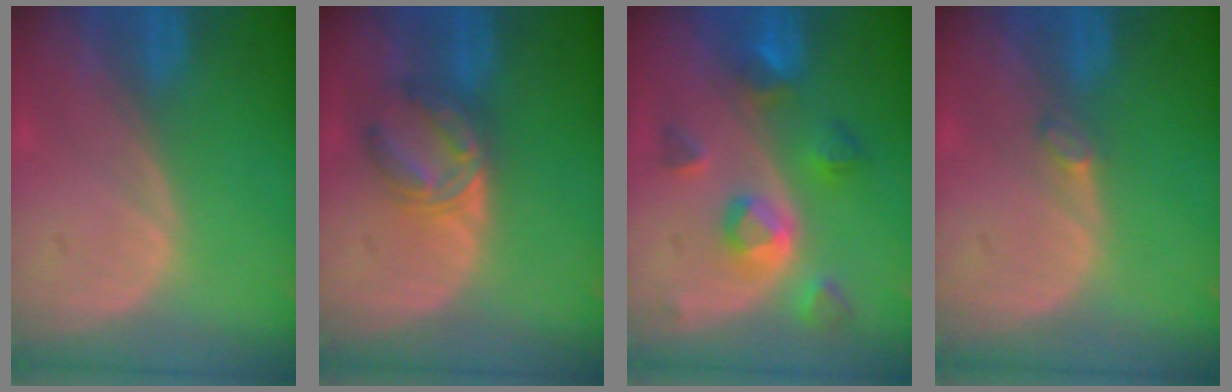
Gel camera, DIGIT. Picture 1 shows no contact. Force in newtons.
{"total": 5.5, "press": 5.4, "slide": 1.0}
{"total": 7.6, "press": 6.8, "slide": 3.4}
{"total": 1.2, "press": 1.1, "slide": 0.2}